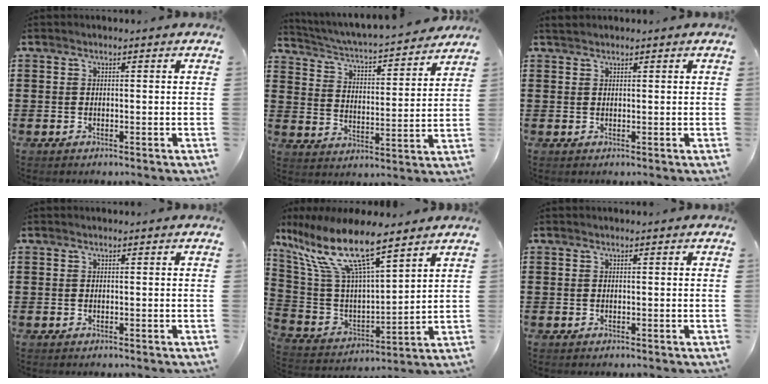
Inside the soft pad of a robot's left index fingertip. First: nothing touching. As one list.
[{"total": 3.4, "force": [3.3, -0.3, 0.9], "torque": [-0.037, -0.036, 0.045]}, {"total": 1.1, "force": [1.0, 0.3, 0.4], "torque": [-0.010, 0.001, 0.019]}, {"total": 0.0}, {"total": 13.9, "force": [9.1, 3.6, 9.8], "torque": [-0.230, -0.047, 0.155]}, {"total": 0.0}]